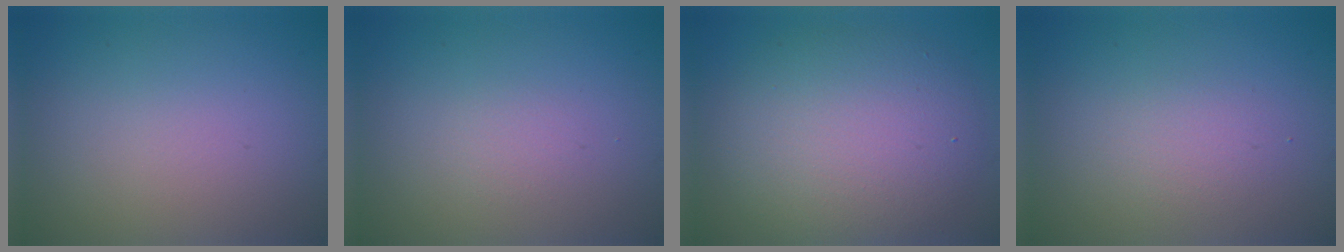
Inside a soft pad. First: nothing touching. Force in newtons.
{"total": 0.8, "press": 0.8, "slide": 0.1}
{"total": 9.0, "press": 9.0, "slide": 0.2}
{"total": 1.6, "press": 1.6, "slide": 0.1}